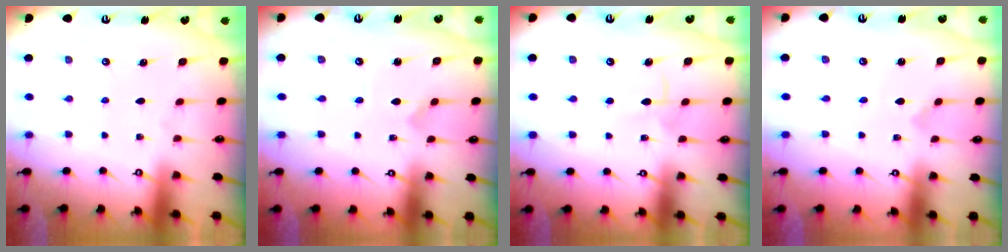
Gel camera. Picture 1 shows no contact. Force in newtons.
{"total": 1.2, "press": 1.2, "slide": 0.1}
{"total": 6.2, "press": 6.2, "slide": 0.8}
{"total": 0.0}